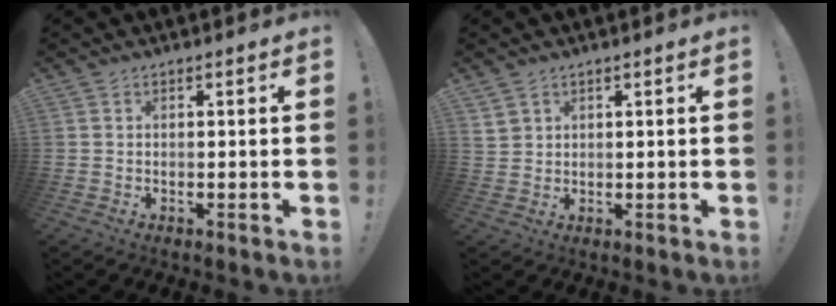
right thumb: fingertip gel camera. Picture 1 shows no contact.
{"total": 2.8, "force": [2.1, 1.7, 0.7], "torque": [-0.003, -0.016, 0.038]}